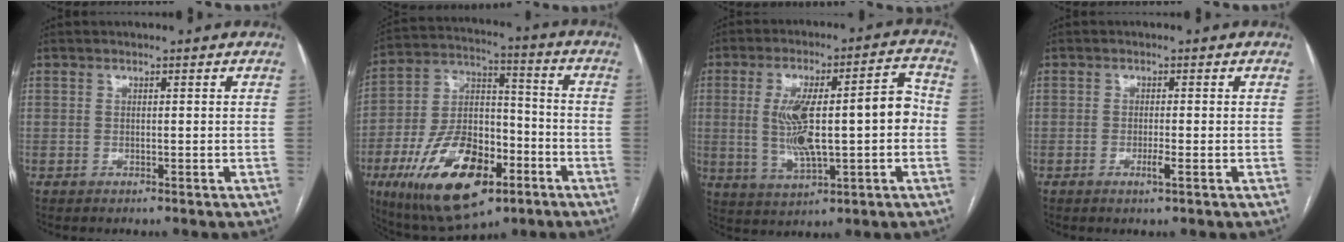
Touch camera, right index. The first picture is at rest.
{"total": 20.5, "force": [-9.5, 9.6, 15.3], "torque": [-0.288, 0.005, -0.154]}
{"total": 14.3, "force": [-0.4, 3.8, 13.8], "torque": [-0.235, 0.032, 0.003]}
{"total": 1.7, "force": [-0.7, 0.0, 1.6], "torque": [-0.028, -0.003, -0.013]}